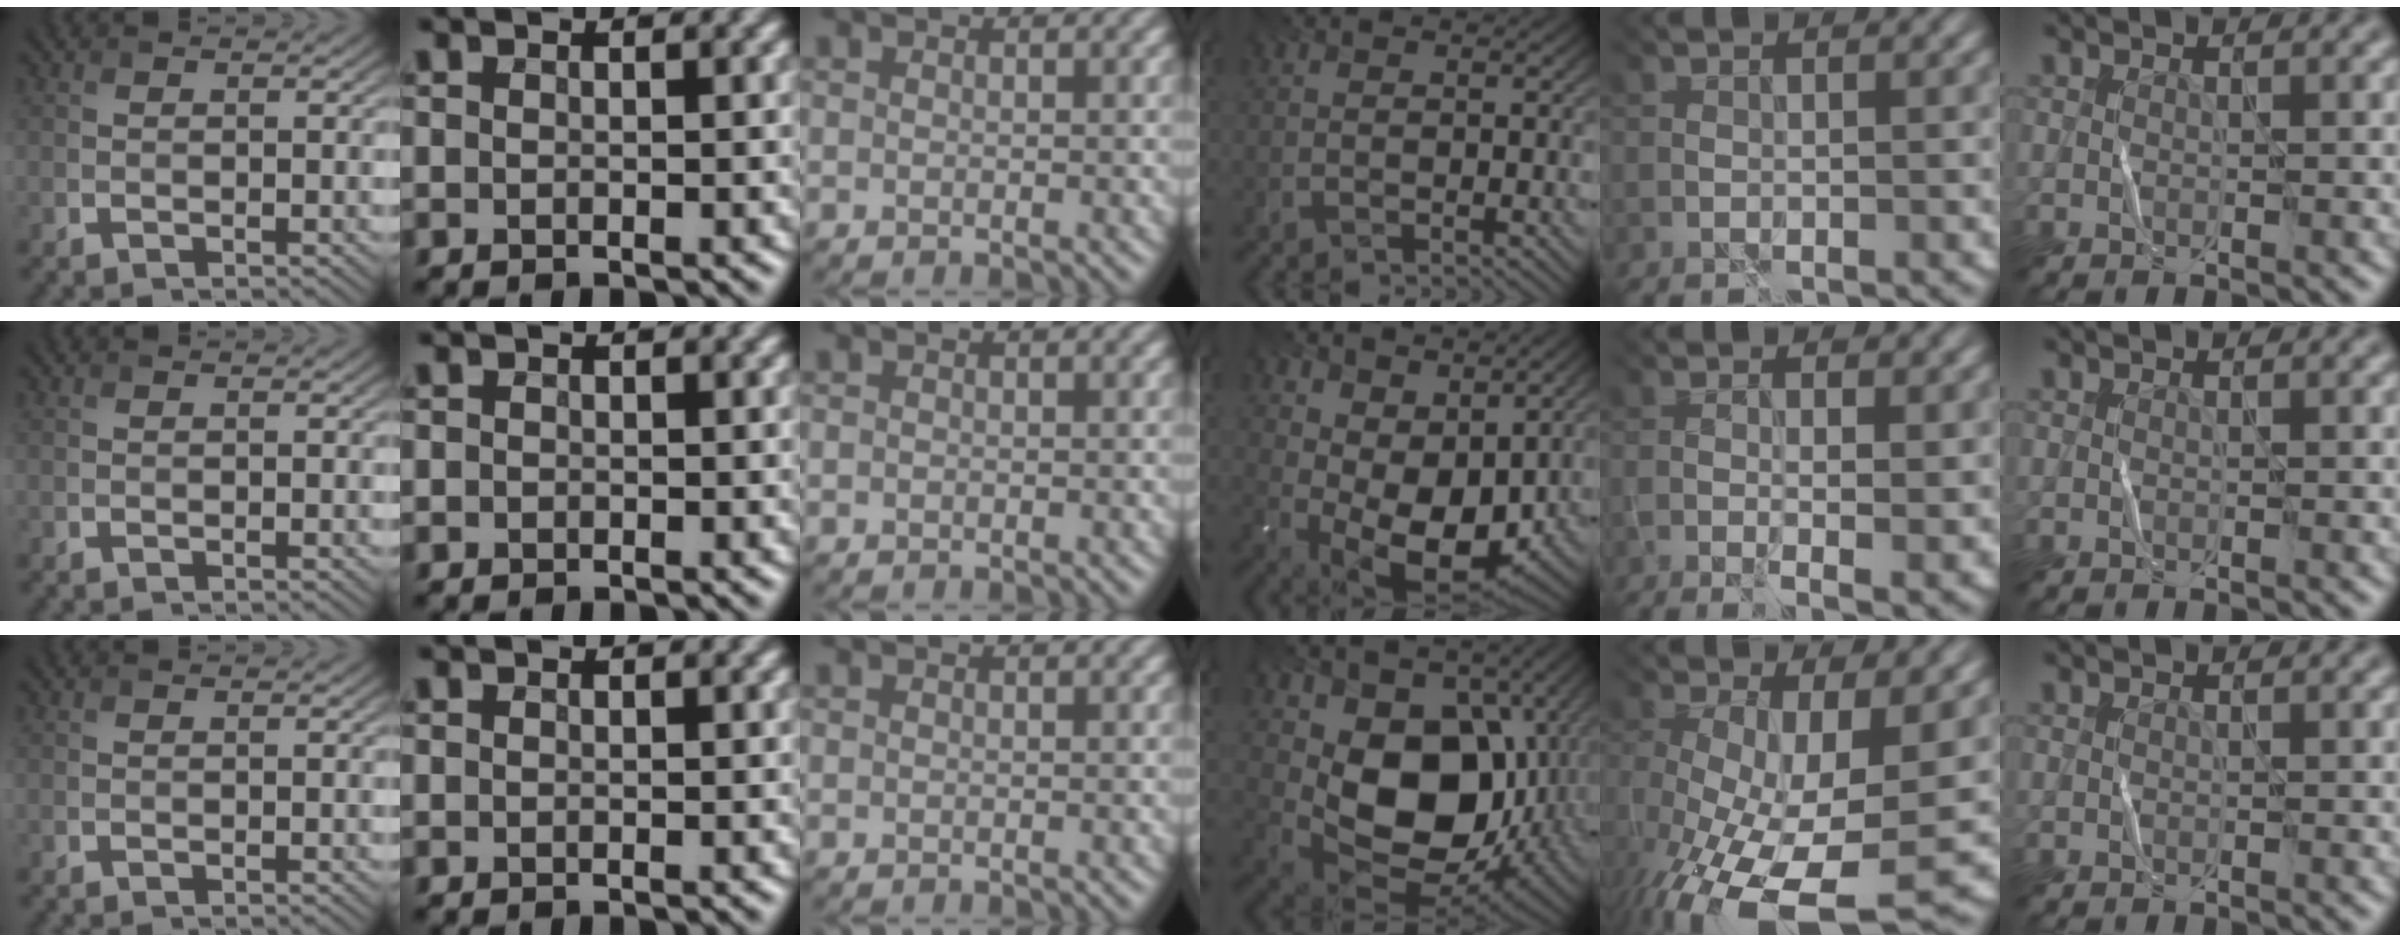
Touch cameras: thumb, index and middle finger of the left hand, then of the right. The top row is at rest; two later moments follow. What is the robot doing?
{"motion": "fold", "object": "bandana"}